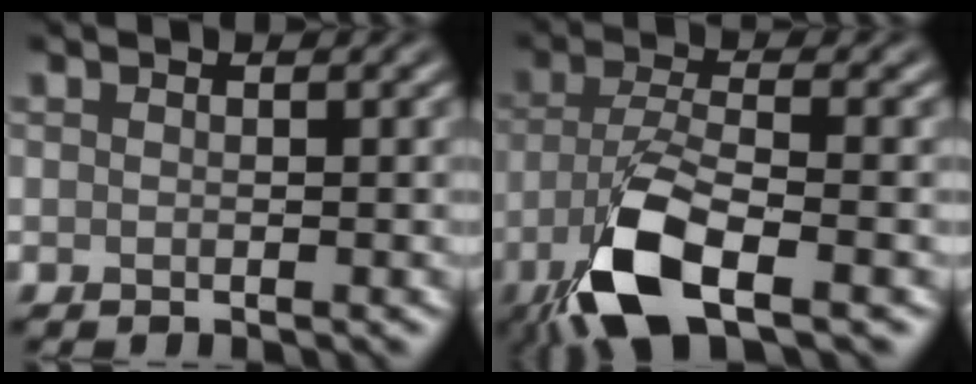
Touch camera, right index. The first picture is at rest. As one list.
[{"total": 7.9, "force": [-4.1, 2.6, 6.3], "torque": [-0.132, -0.008, -0.089]}]